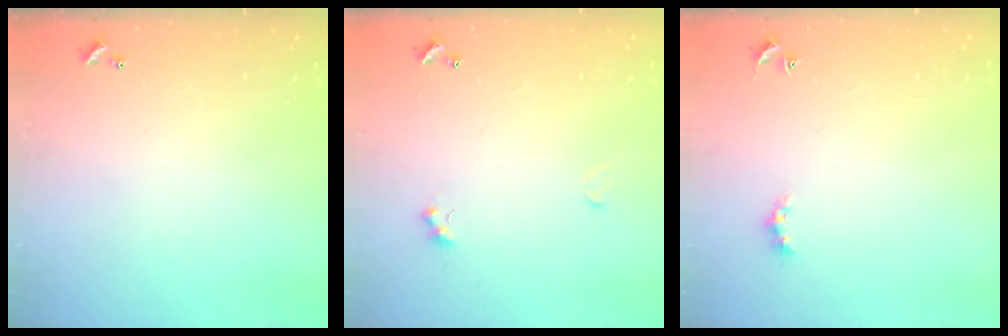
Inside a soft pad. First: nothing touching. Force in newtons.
{"total": 1.9, "press": 1.7, "slide": 0.7}
{"total": 2.2, "press": 2.1, "slide": 0.5}